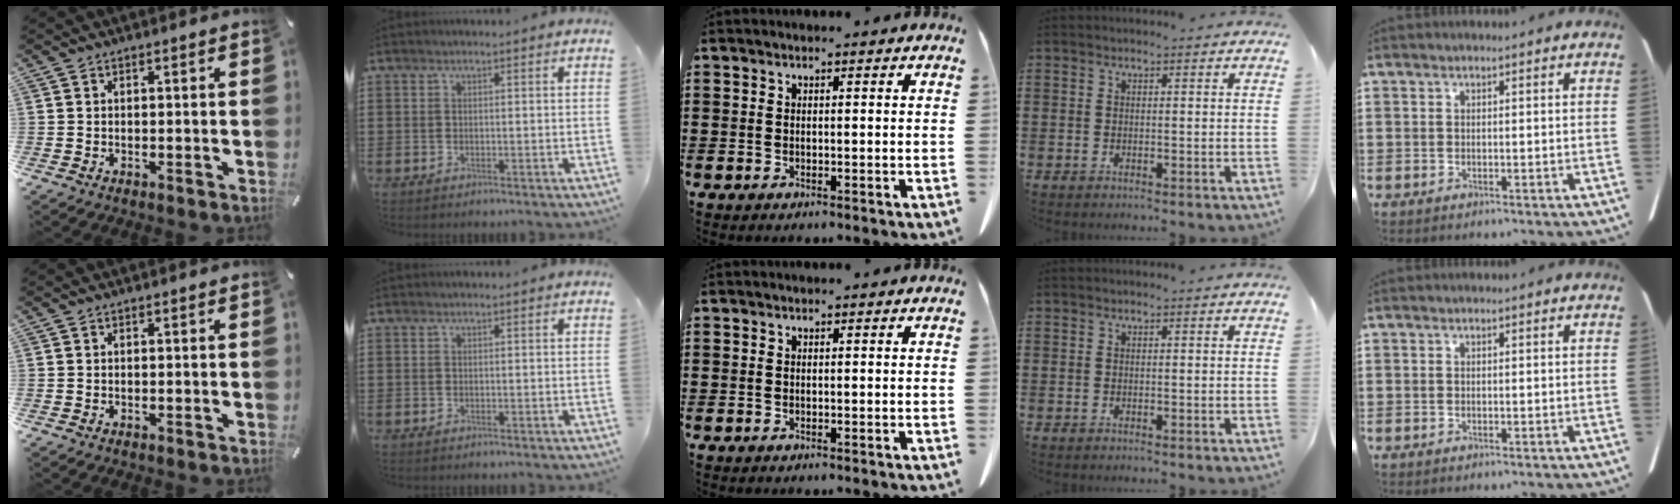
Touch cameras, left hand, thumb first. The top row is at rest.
{}